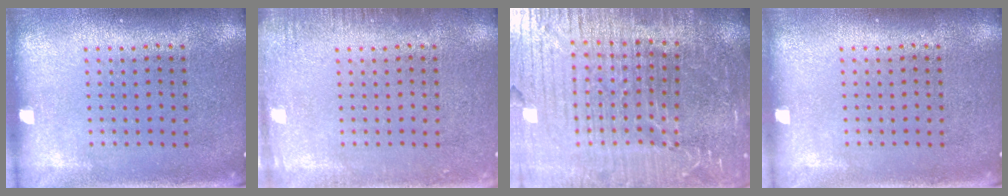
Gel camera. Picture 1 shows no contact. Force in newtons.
{"total": 1.5, "press": 1.4, "slide": 0.2}
{"total": 7.1, "press": 6.2, "slide": 3.5}
{"total": 0.0}